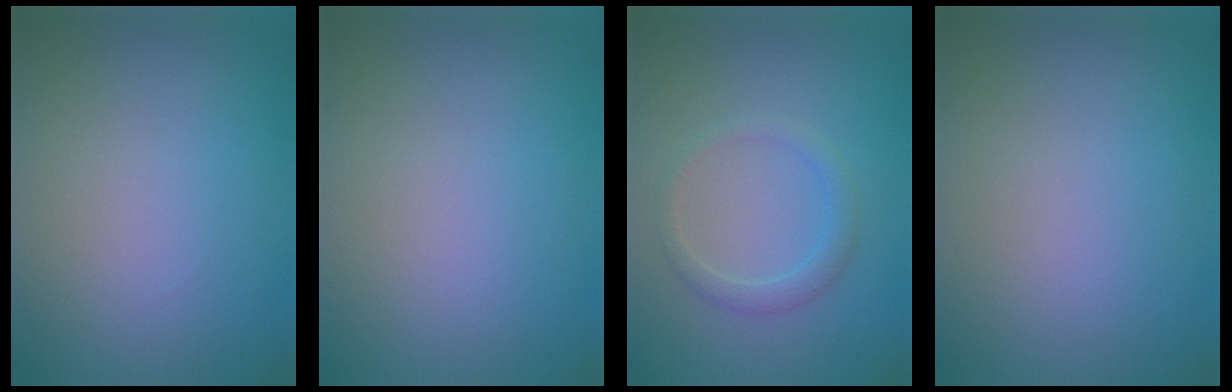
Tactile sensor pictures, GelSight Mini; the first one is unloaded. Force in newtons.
{"total": 0.0}
{"total": 1.9, "press": 1.9, "slide": 0.1}
{"total": 0.0}